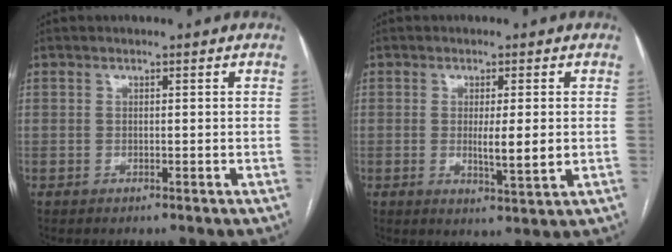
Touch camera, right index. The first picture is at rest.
{"total": 4.9, "force": [-0.1, 0.5, 4.9], "torque": [-0.080, -0.011, -0.001]}